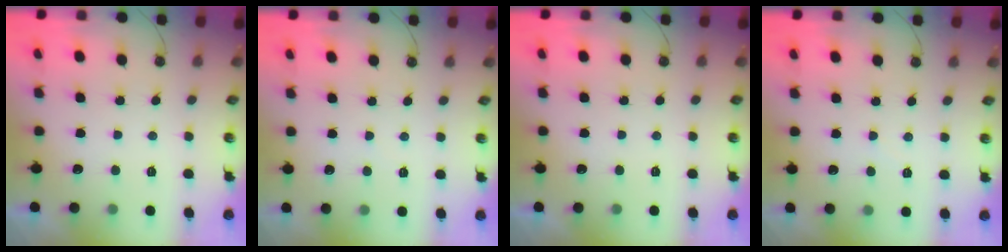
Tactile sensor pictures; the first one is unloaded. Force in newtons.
{"total": 2.5, "press": 2.4, "slide": 0.4}
{"total": 0.0}
{"total": 2.5, "press": 2.5, "slide": 0.4}